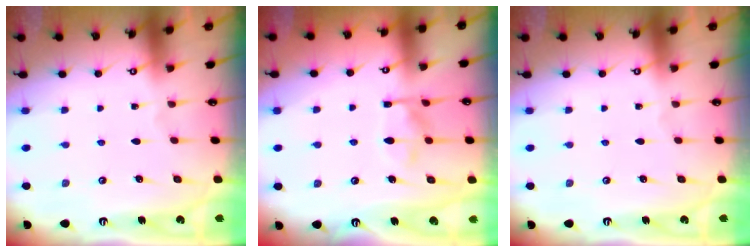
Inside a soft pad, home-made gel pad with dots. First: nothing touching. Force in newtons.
{"total": 10.4, "press": 10.3, "slide": 1.0}
{"total": 0.0}